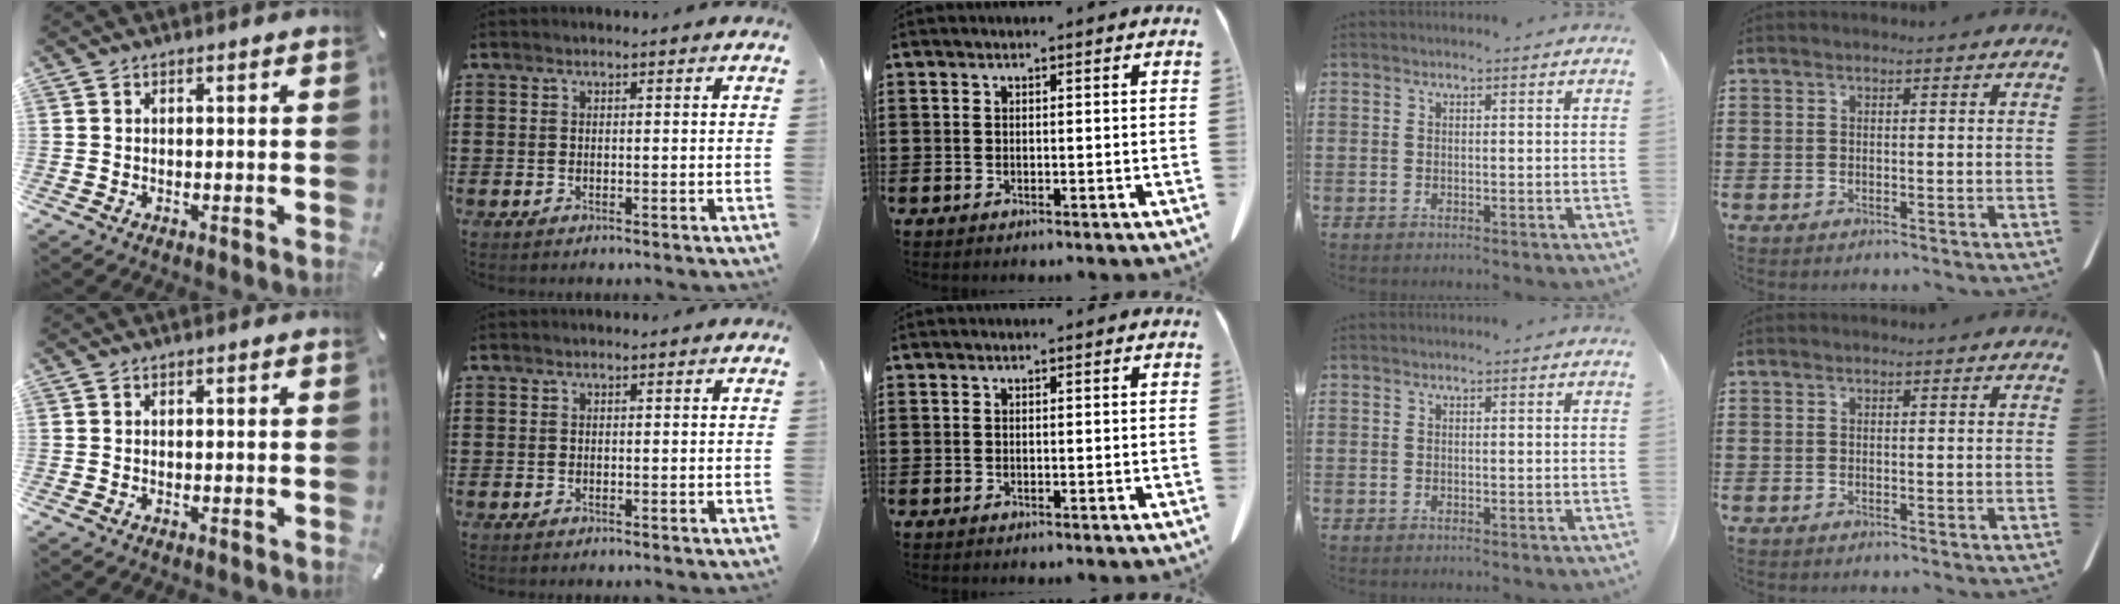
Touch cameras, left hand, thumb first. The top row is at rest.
{}